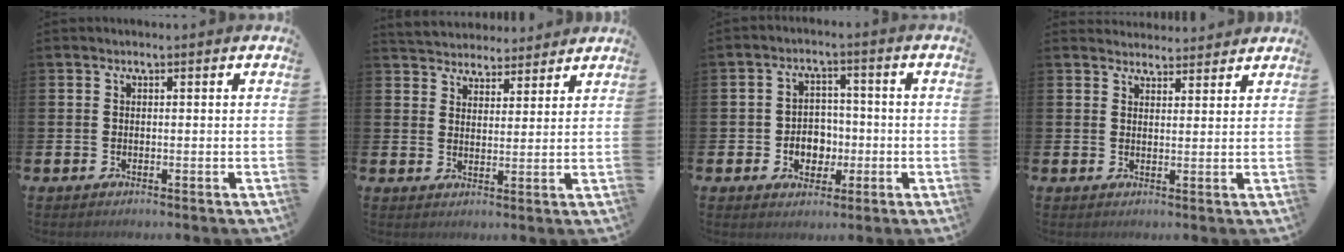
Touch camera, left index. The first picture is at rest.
{"total": 4.4, "force": [4.1, 1.2, -0.5], "torque": [-0.009, -0.027, 0.074]}
{"total": 4.2, "force": [-0.8, 3.7, 1.6], "torque": [-0.031, 0.002, -0.023]}
{"total": 3.1, "force": [3.0, 0.8, -0.2], "torque": [0.010, -0.019, 0.053]}